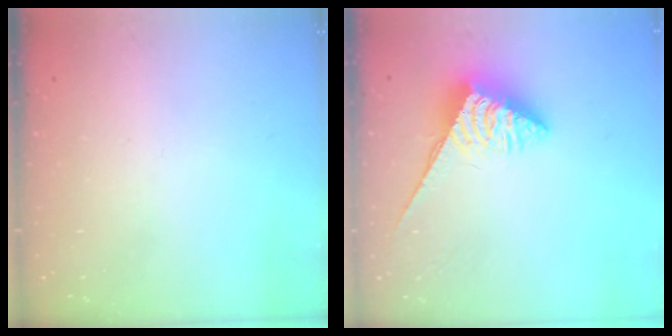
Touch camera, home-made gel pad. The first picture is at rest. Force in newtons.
{"total": 5.6, "press": 5.6, "slide": 0.2}